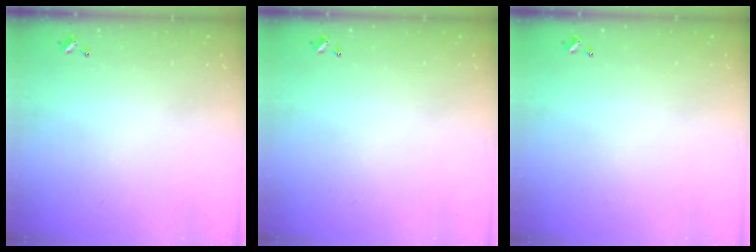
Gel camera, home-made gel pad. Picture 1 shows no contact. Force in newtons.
{"total": 0.0}
{"total": 0.0}